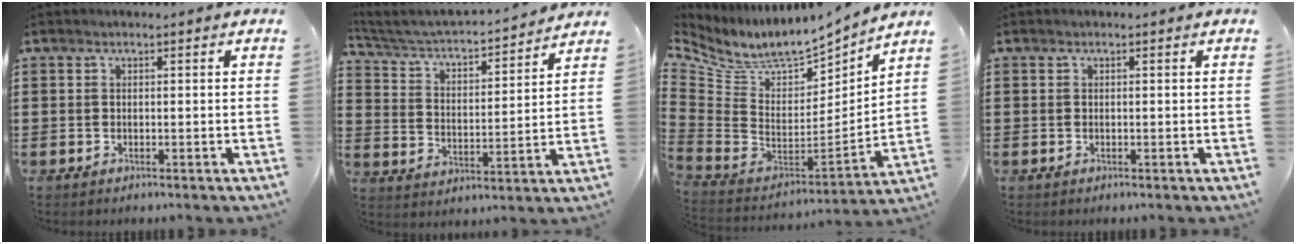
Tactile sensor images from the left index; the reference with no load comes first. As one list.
[{"total": 3.4, "force": [3.2, 0.6, 1.2], "torque": [-0.043, -0.031, 0.043]}, {"total": 6.9, "force": [5.7, 2.5, 3.1], "torque": [-0.092, -0.052, 0.096]}, {"total": 0.0}]